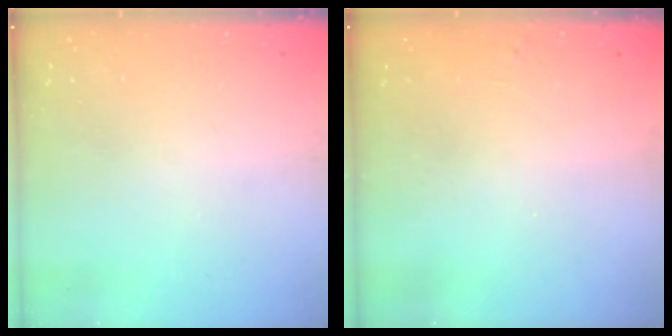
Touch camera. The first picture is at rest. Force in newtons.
{"total": 2.5, "press": 2.5, "slide": 0.2}